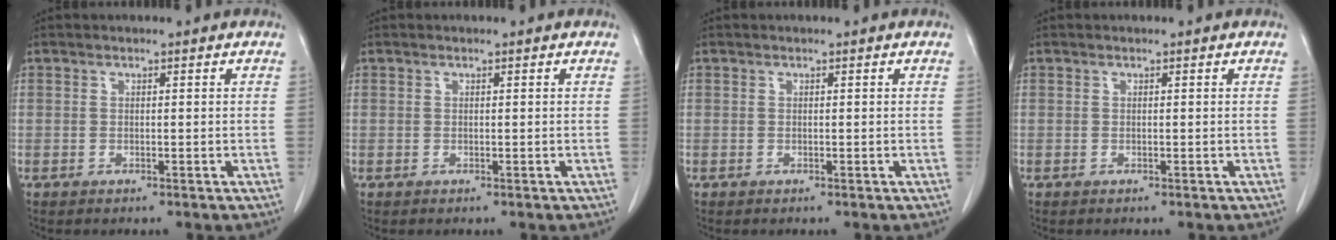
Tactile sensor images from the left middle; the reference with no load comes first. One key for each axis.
{"total": 0.0}
{"total": 0.0}
{"total": 0.0}